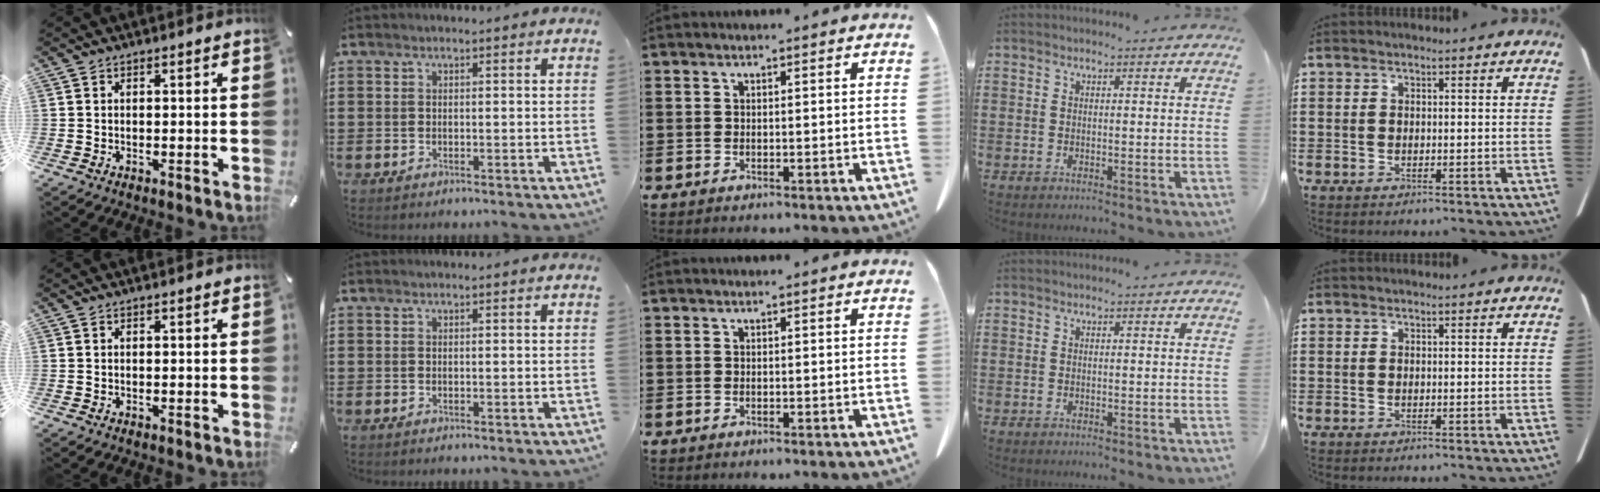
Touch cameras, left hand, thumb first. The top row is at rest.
{}